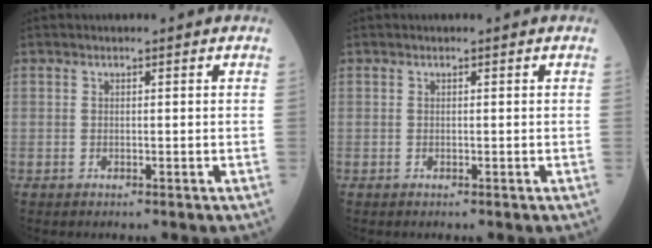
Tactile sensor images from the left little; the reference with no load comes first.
{"total": 0.0}